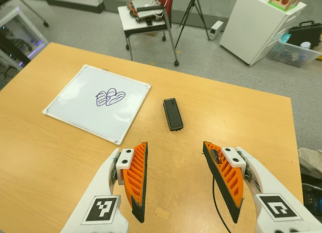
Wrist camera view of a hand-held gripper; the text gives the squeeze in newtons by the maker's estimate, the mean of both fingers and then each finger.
{"total": 0.0}